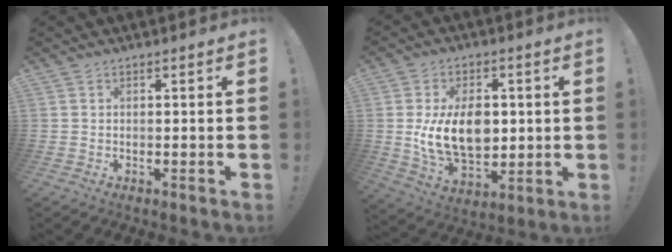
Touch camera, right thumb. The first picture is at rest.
{"total": 15.6, "force": [0.9, 11.1, 10.9], "torque": [-0.177, -0.011, 0.019]}